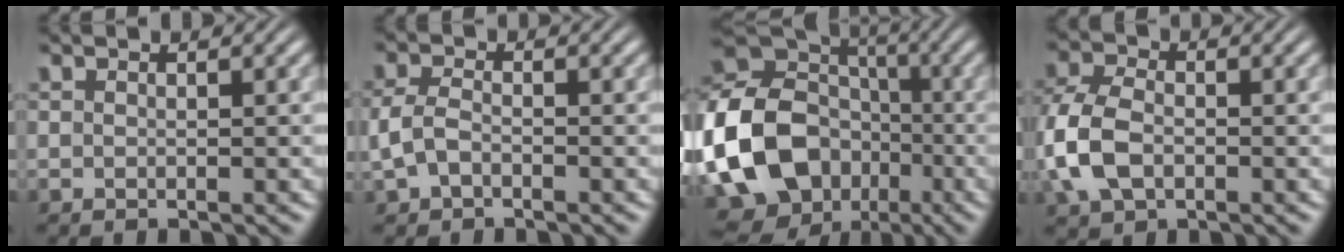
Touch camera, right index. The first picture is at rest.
{"total": 2.9, "force": [-1.0, 2.2, 1.7], "torque": [-0.053, -0.010, -0.012]}
{"total": 18.7, "force": [-4.2, 15.9, 8.9], "torque": [-0.234, -0.086, -0.049]}
{"total": 5.5, "force": [-1.0, 4.2, 3.4], "torque": [-0.110, -0.024, -0.004]}